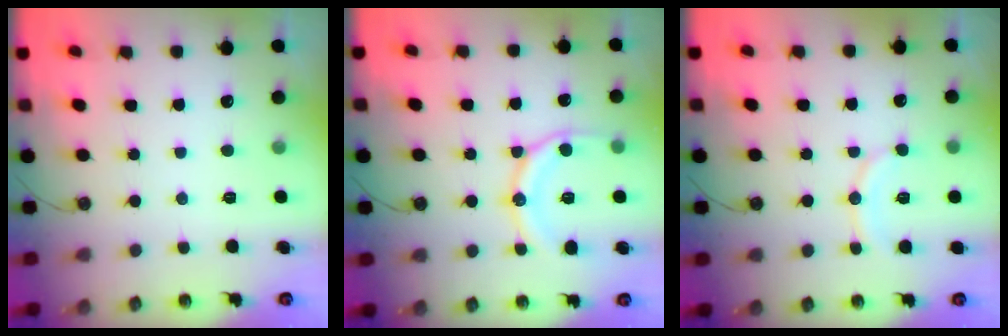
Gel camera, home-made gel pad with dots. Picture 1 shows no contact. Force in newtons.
{"total": 13.5, "press": 13.4, "slide": 1.5}
{"total": 8.9, "press": 8.7, "slide": 1.7}